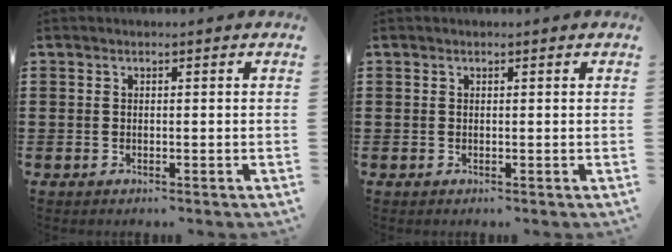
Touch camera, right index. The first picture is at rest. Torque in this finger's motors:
{"motor_torque": [-0.26, 0.36, 0.00, 0.00]}